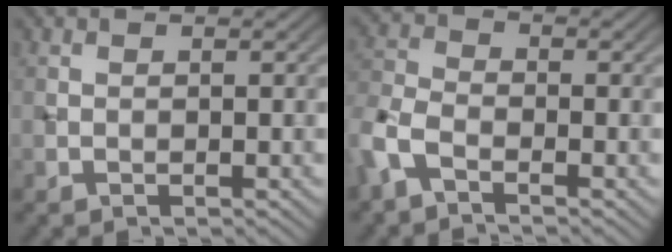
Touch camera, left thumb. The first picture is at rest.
{"total": 4.4, "force": [-2.6, 2.3, 2.7], "torque": [-0.071, -0.003, -0.072]}